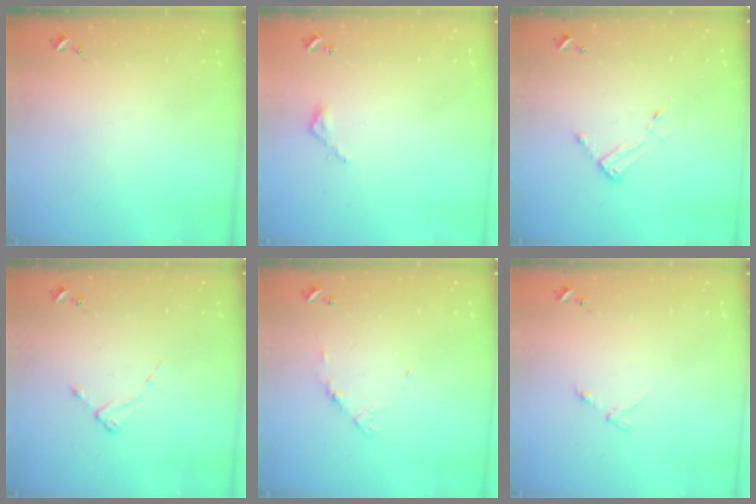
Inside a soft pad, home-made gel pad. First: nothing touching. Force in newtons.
{"total": 3.9, "press": 3.9, "slide": 0.3}
{"total": 7.3, "press": 7.3, "slide": 0.3}
{"total": 2.6, "press": 2.6, "slide": 0.4}
{"total": 6.2, "press": 6.2, "slide": 0.4}
{"total": 3.2, "press": 3.1, "slide": 0.5}